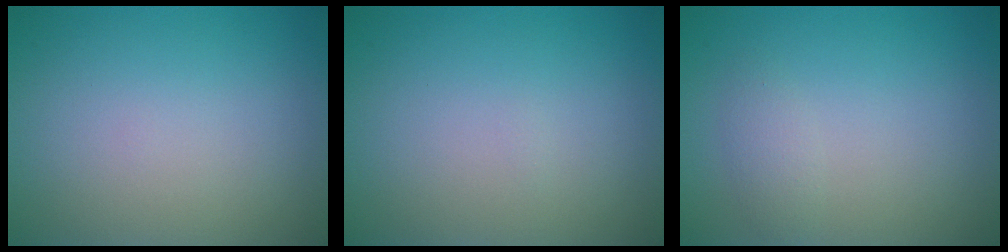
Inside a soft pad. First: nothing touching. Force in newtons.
{"total": 0.0}
{"total": 1.2, "press": 1.2, "slide": 0.0}